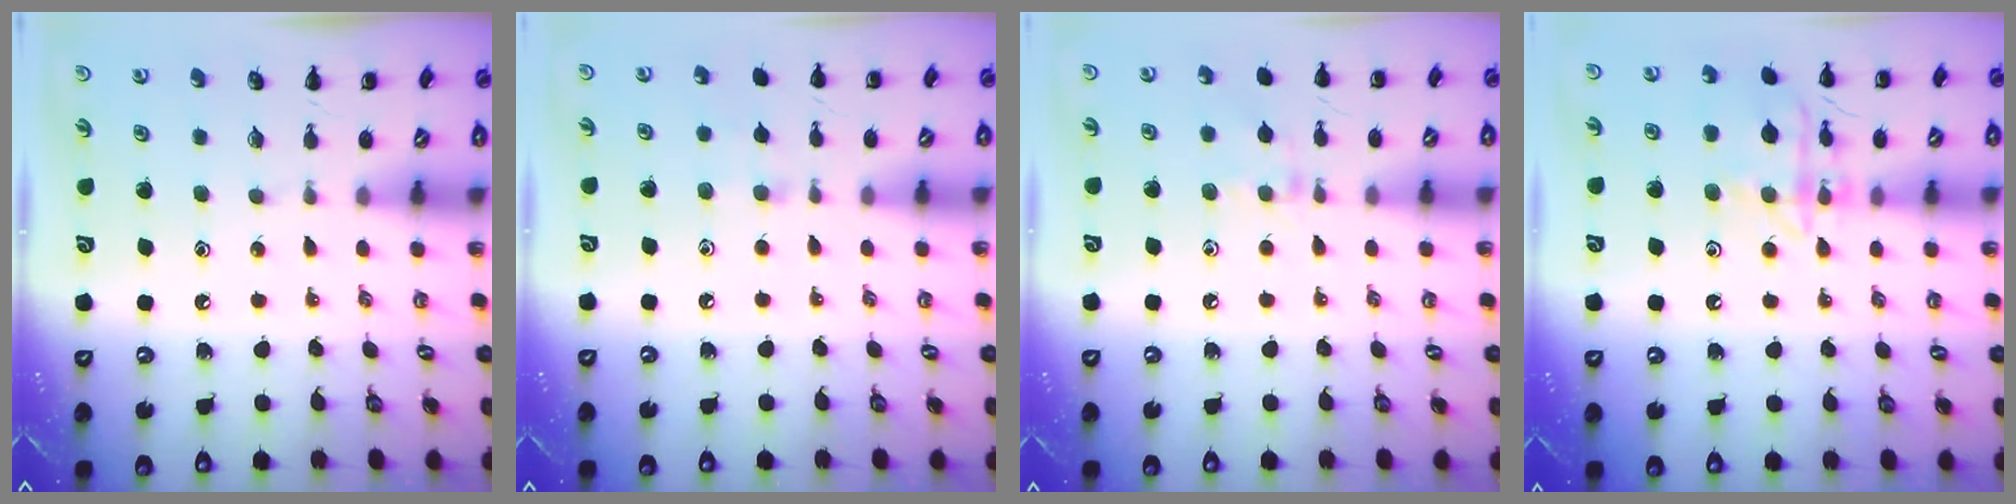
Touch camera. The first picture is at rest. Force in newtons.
{"total": 5.2, "press": 4.8, "slide": 1.8}
{"total": 7.0, "press": 6.7, "slide": 1.9}
{"total": 13.0, "press": 13.0, "slide": 0.6}